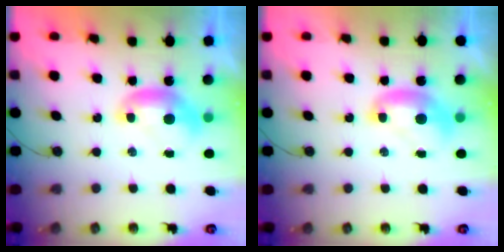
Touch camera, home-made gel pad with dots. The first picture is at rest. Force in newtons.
{"total": 1.6, "press": 1.6, "slide": 0.3}